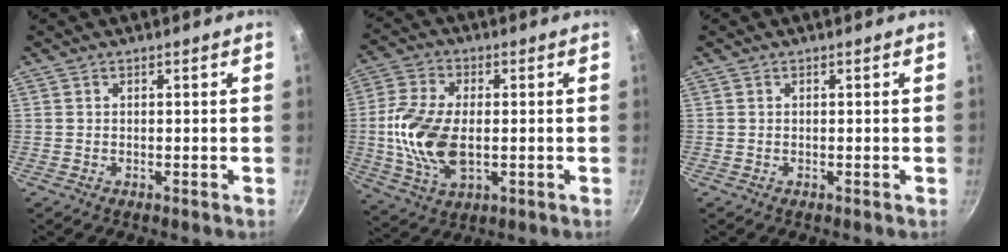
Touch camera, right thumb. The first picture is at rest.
{"total": 13.6, "force": [-0.8, 7.9, 11.0], "torque": [-0.215, 0.005, -0.019]}
{"total": 0.0}